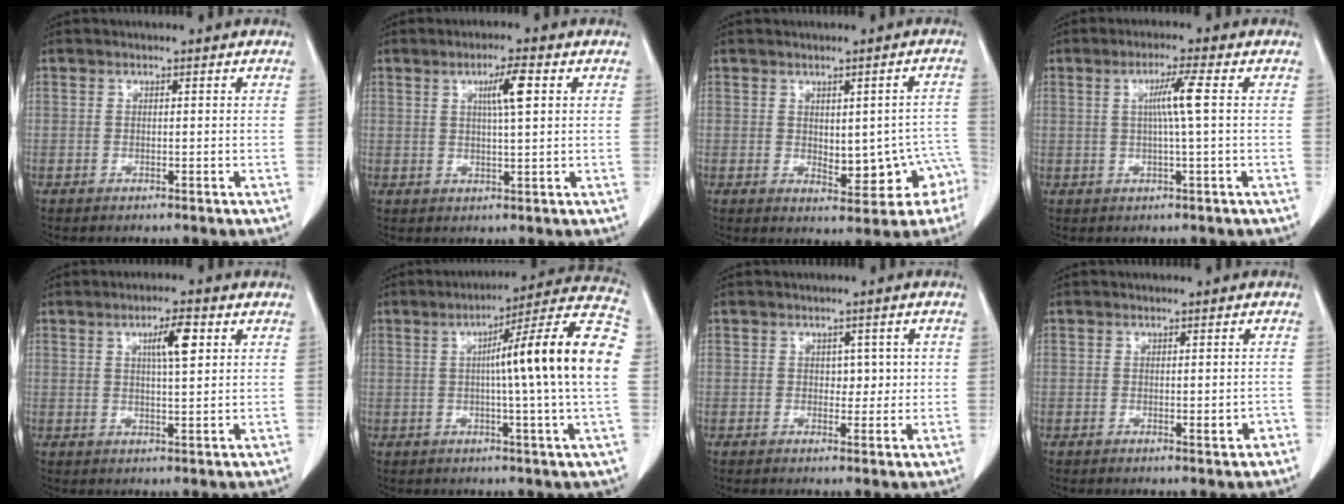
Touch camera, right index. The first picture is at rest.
{"total": 4.8, "force": [1.6, 0.2, 4.5], "torque": [-0.075, 0.001, 0.025]}
{"total": 9.1, "force": [-2.7, 4.6, 7.5], "torque": [-0.065, 0.025, -0.026]}
{"total": 4.6, "force": [0.6, -0.9, 4.4], "torque": [-0.083, 0.002, 0.012]}
{"total": 5.1, "force": [1.9, 0.8, 4.6], "torque": [-0.078, 0.003, 0.032]}
{"total": 17.5, "force": [1.1, -1.5, 17.4], "torque": [-0.246, 0.014, 0.001]}
{"total": 2.8, "force": [0.4, 1.9, 2.1], "torque": [-0.019, 0.005, 0.006]}
{"total": 1.9, "force": [-0.6, 0.6, 1.7], "torque": [-0.021, -0.001, -0.005]}